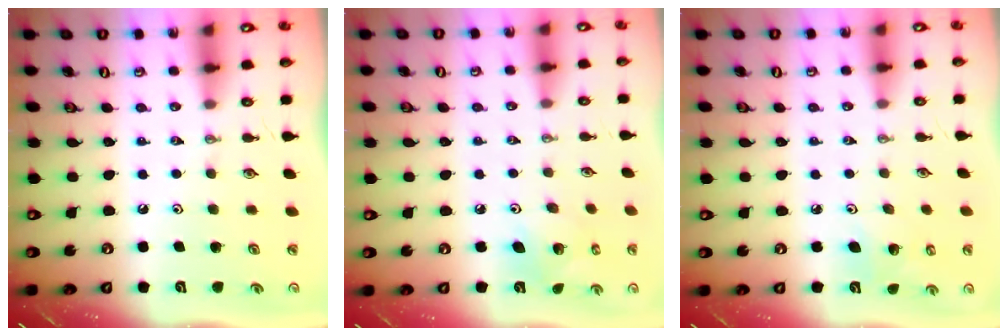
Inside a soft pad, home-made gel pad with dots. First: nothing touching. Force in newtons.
{"total": 6.0, "press": 6.0, "slide": 0.2}
{"total": 4.2, "press": 3.7, "slide": 1.9}